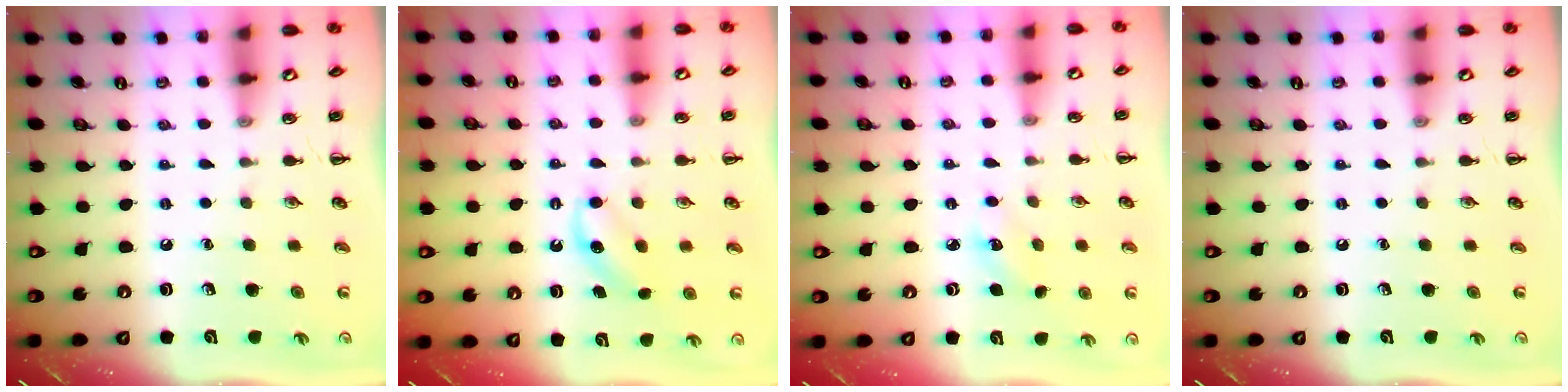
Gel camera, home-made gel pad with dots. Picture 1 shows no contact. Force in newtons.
{"total": 4.6, "press": 4.4, "slide": 1.5}
{"total": 3.9, "press": 3.8, "slide": 1.0}
{"total": 0.0}